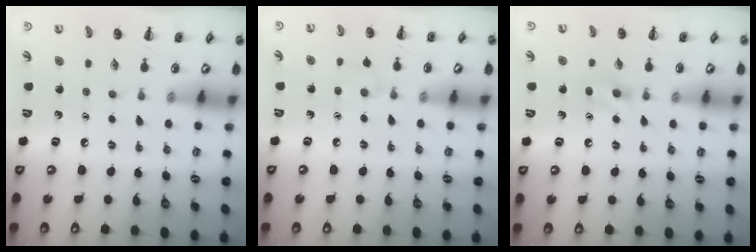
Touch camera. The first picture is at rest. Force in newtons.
{"total": 4.5, "press": 4.2, "slide": 1.6}
{"total": 4.4, "press": 4.1, "slide": 1.6}